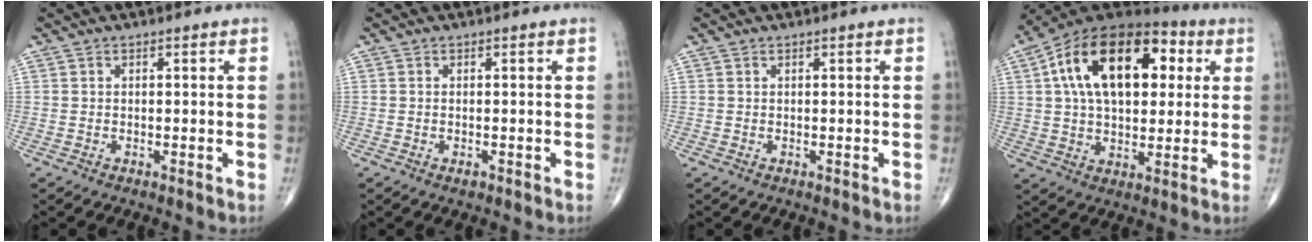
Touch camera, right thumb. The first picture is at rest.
{"total": 0.8, "force": [-0.4, 0.4, 0.5], "torque": [-0.007, 0.001, -0.004]}
{"total": 0.0}
{"total": 22.9, "force": [5.8, 13.1, 17.9], "torque": [-0.277, 0.020, 0.086]}